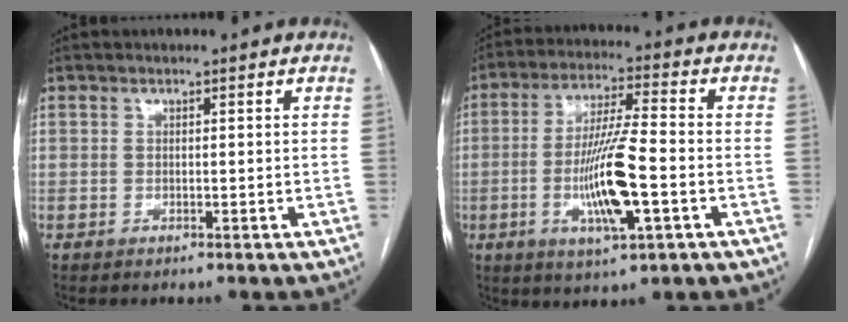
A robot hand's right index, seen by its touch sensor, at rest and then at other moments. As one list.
[{"total": 12.0, "force": [-3.2, 1.2, 11.6], "torque": [-0.222, -0.007, -0.057]}]